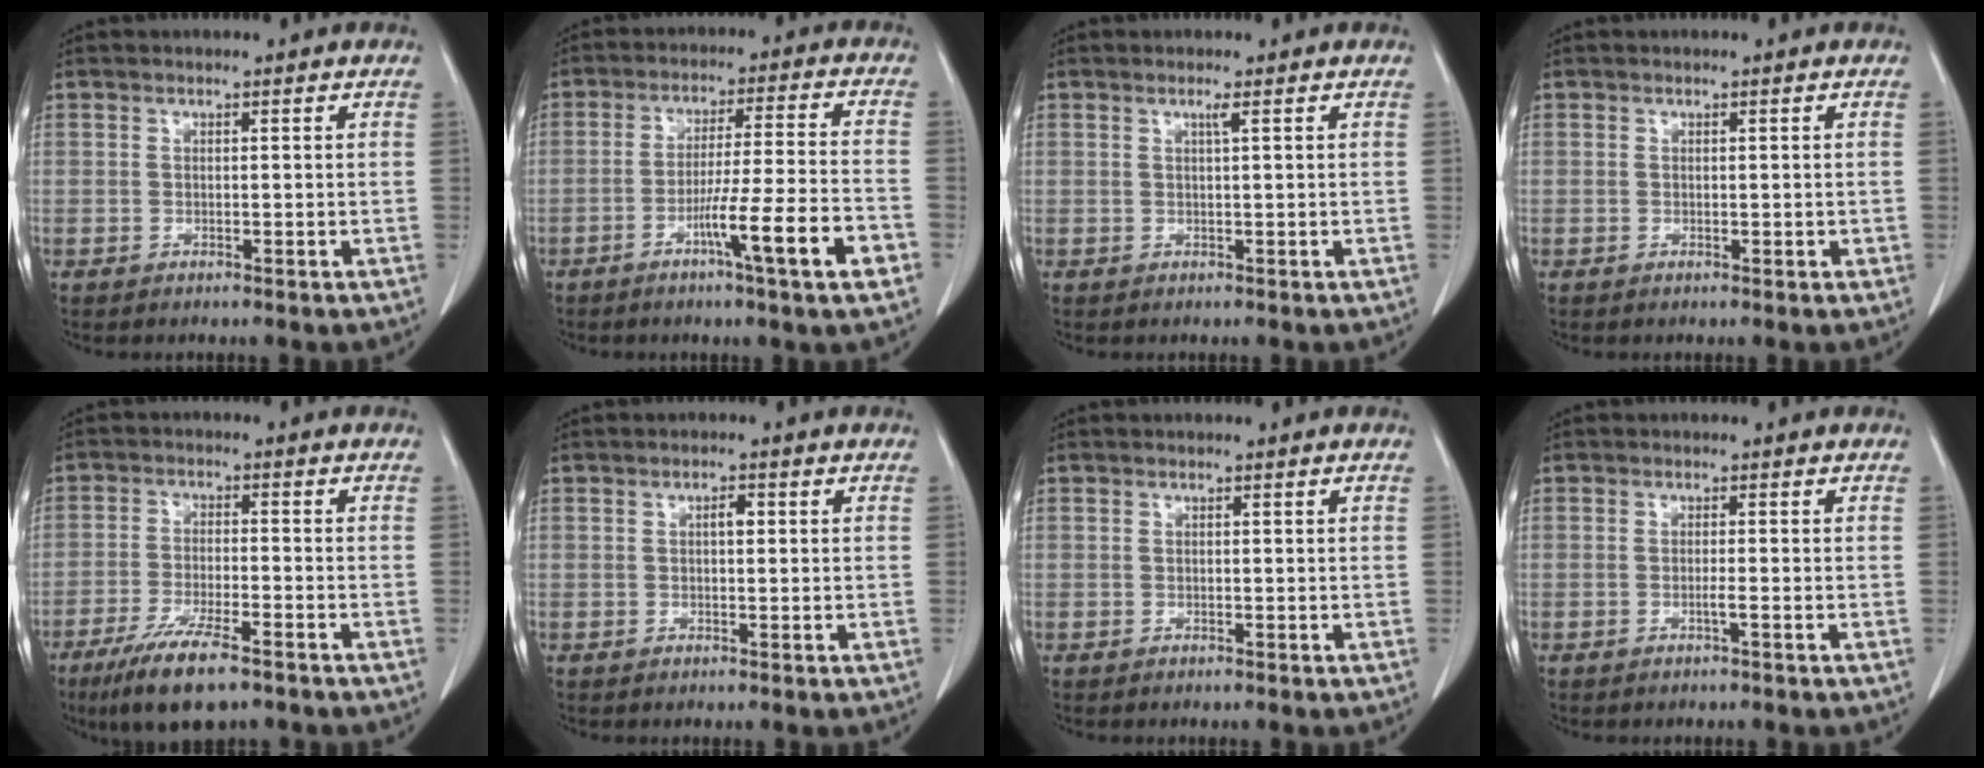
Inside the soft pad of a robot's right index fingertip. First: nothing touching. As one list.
[{"total": 11.7, "force": [-5.3, -0.8, 10.4], "torque": [-0.167, -0.008, -0.087]}, {"total": 0.9, "force": [0.4, -0.2, 0.8], "torque": [-0.022, -0.001, 0.012]}, {"total": 0.8, "force": [0.0, 0.6, 0.5], "torque": [-0.004, 0.001, 0.001]}, {"total": 9.7, "force": [-6.7, 1.6, 6.8], "torque": [-0.123, -0.021, -0.110]}, {"total": 1.5, "force": [0.3, 0.6, 1.4], "torque": [-0.023, 0.004, 0.005]}, {"total": 0.0}, {"total": 0.9, "force": [-0.4, -0.2, 0.8], "torque": [-0.014, 0.001, -0.008]}]